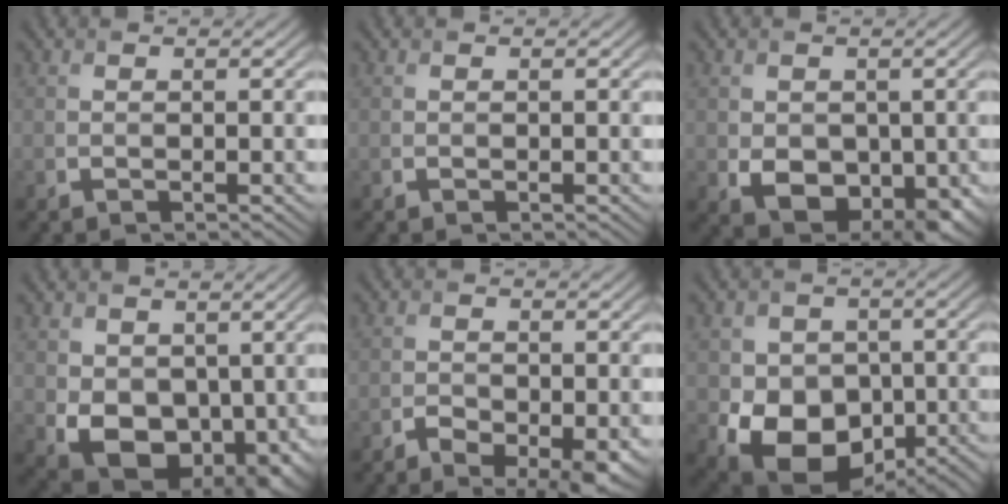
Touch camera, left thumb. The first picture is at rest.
{"total": 0.0}
{"total": 6.2, "force": [-0.7, 4.8, 3.9], "torque": [-0.076, -0.022, -0.006]}
{"total": 10.4, "force": [0.0, 7.7, 7.0], "torque": [-0.142, -0.036, 0.009]}
{"total": 5.6, "force": [-3.0, 2.8, 3.8], "torque": [-0.066, -0.013, -0.046]}
{"total": 11.8, "force": [-3.1, 9.3, 6.6], "torque": [-0.110, -0.031, -0.070]}